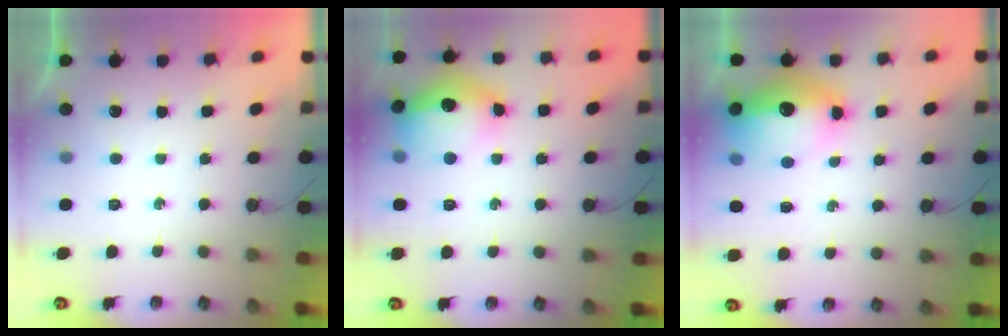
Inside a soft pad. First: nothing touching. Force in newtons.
{"total": 16.2, "press": 16.1, "slide": 1.5}
{"total": 21.4, "press": 17.2, "slide": 12.7}